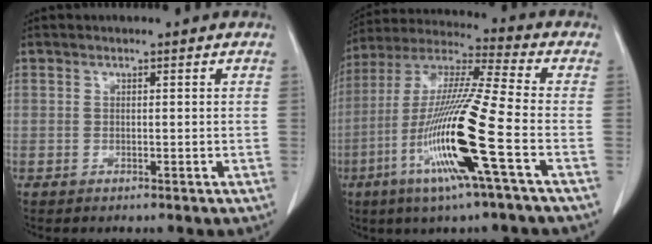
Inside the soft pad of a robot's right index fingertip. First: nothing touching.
{"total": 17.7, "force": [-6.2, -0.8, 16.5], "torque": [-0.339, -0.021, -0.127]}